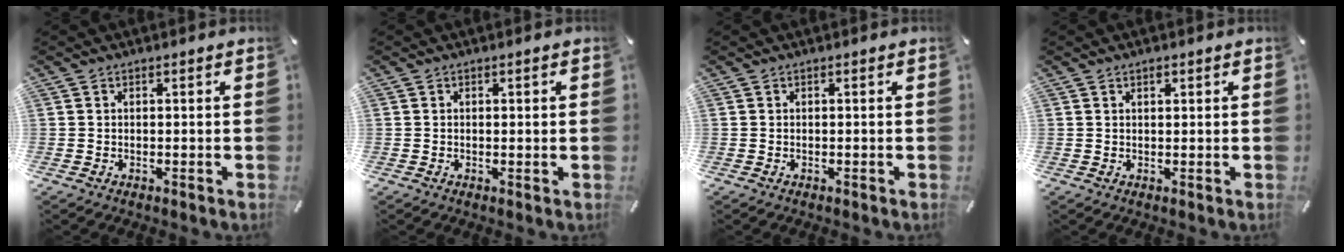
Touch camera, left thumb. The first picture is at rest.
{"total": 0.7, "force": [0.1, 0.2, 0.7], "torque": [-0.013, 0.001, 0.002]}
{"total": 0.0}
{"total": 0.8, "force": [0.6, 0.4, 0.4], "torque": [-0.008, 0.002, 0.010]}